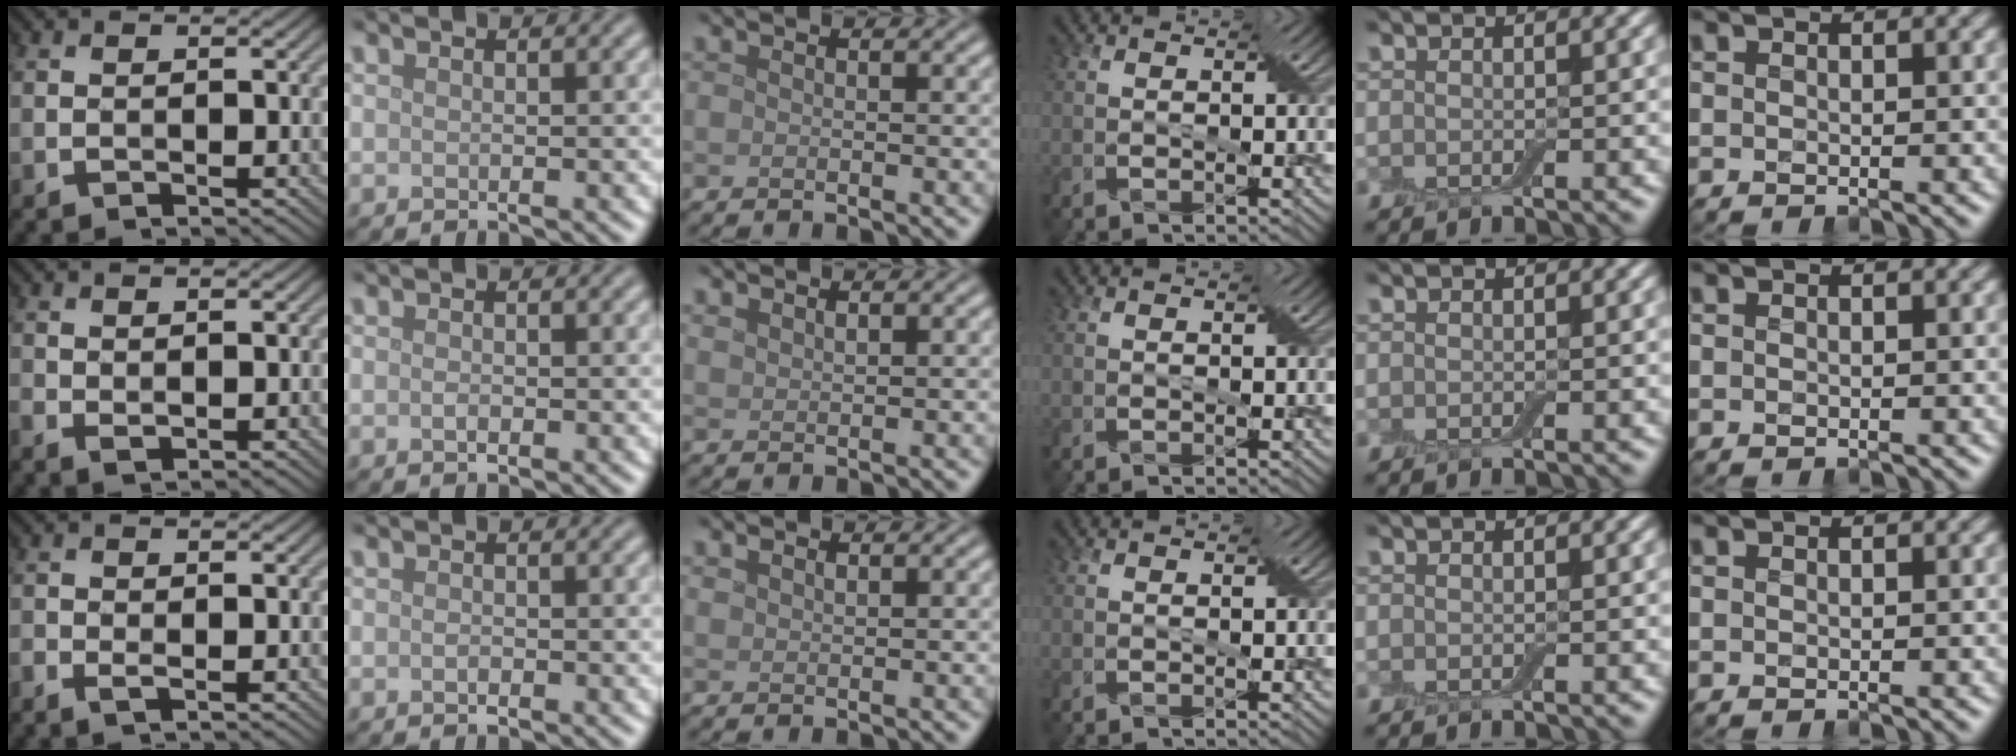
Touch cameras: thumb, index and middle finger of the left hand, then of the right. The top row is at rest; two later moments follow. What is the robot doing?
{"motion": "cut", "object": "aluminum foil"}